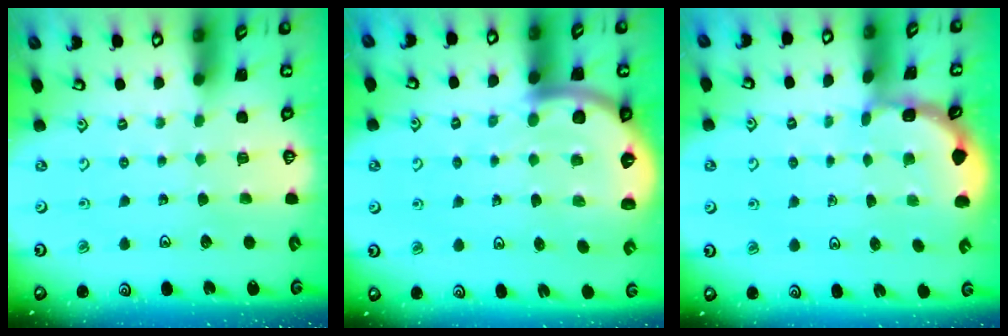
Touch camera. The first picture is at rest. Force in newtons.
{"total": 7.3, "press": 7.2, "slide": 1.1}
{"total": 1.8, "press": 1.8, "slide": 0.3}